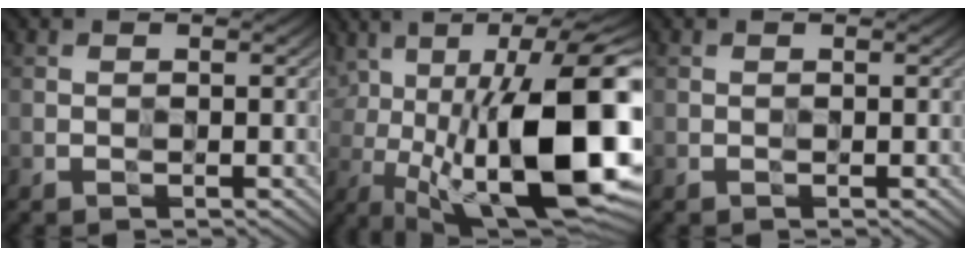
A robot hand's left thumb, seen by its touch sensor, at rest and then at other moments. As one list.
[{"total": 21.4, "force": [-0.7, 7.8, 19.9], "torque": [-0.283, 0.036, -0.018]}, {"total": 0.0}]